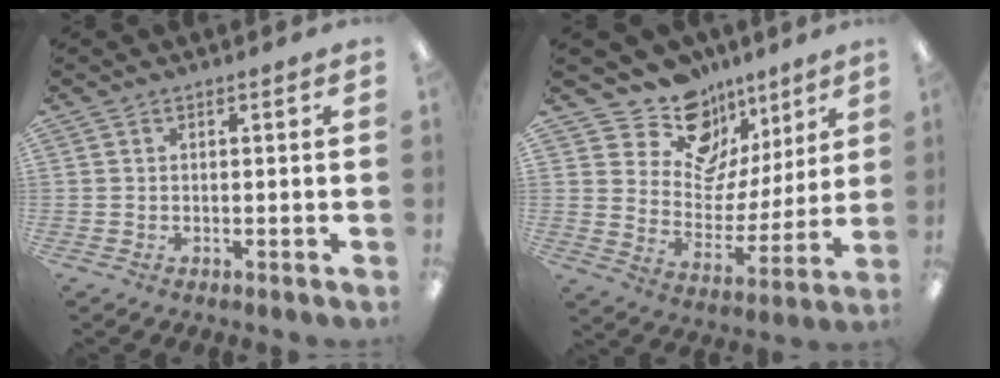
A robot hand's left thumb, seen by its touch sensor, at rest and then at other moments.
{"total": 14.4, "force": [11.1, 8.4, 3.5], "torque": [-0.069, -0.096, 0.202]}